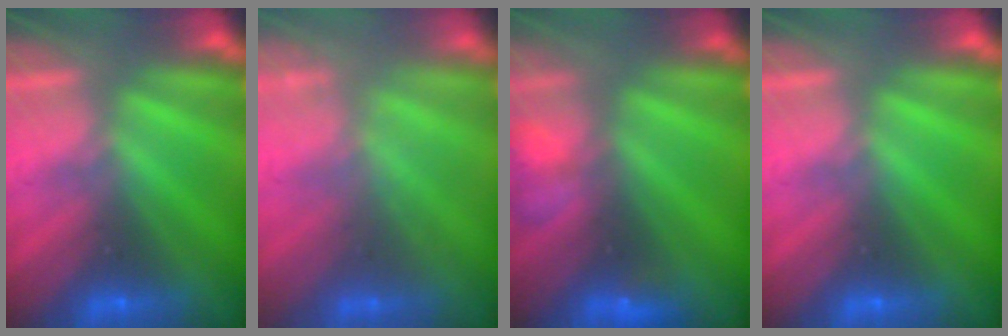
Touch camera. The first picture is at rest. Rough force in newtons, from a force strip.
{"total": 1.9}
{"total": 7.9}
{"total": 0.0}